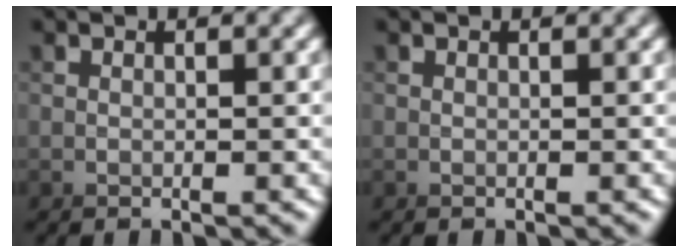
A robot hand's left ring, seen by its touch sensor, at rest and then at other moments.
{"total": 0.0}